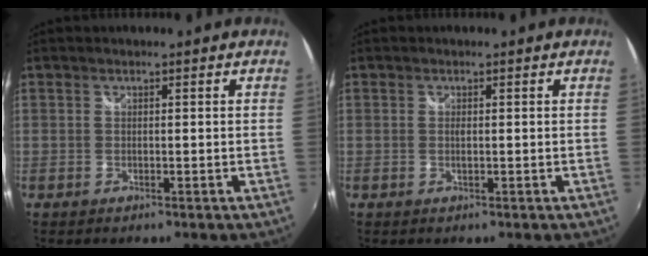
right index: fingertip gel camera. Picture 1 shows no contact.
{"total": 0.7, "force": [0.0, 0.1, 0.7], "torque": [-0.014, 0.000, -0.002]}